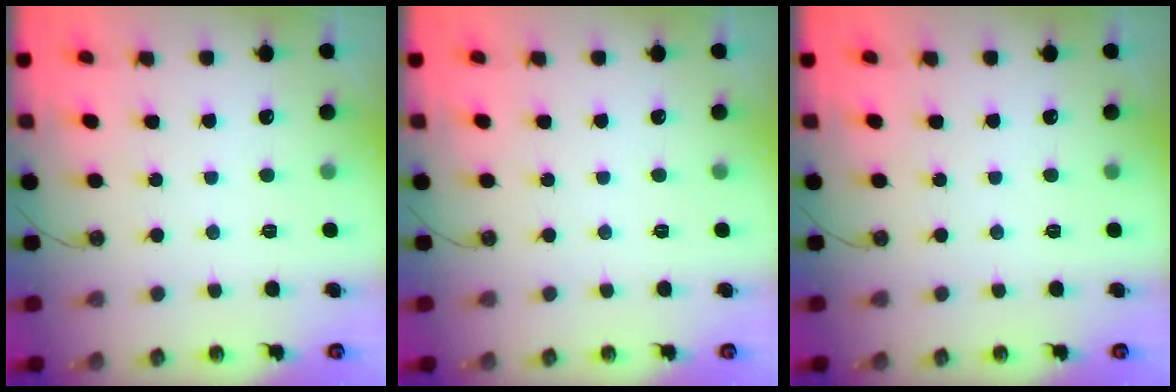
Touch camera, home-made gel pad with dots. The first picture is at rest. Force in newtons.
{"total": 0.0}
{"total": 0.0}